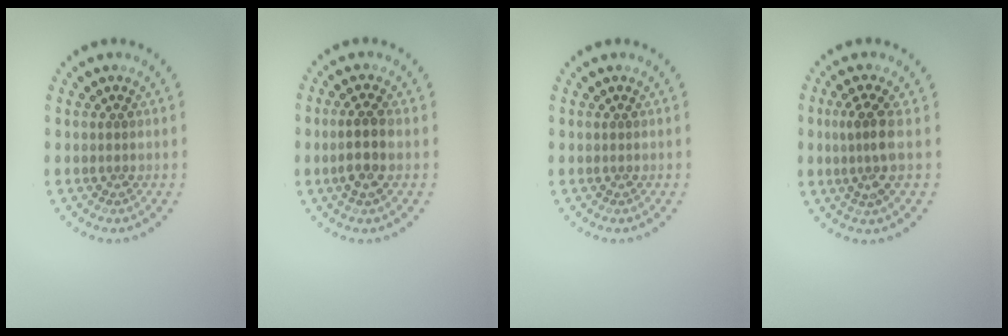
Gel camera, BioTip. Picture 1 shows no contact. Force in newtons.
{"total": 2.3, "press": 2.2, "slide": 0.8}
{"total": 0.0}
{"total": 2.6, "press": 2.2, "slide": 1.5}